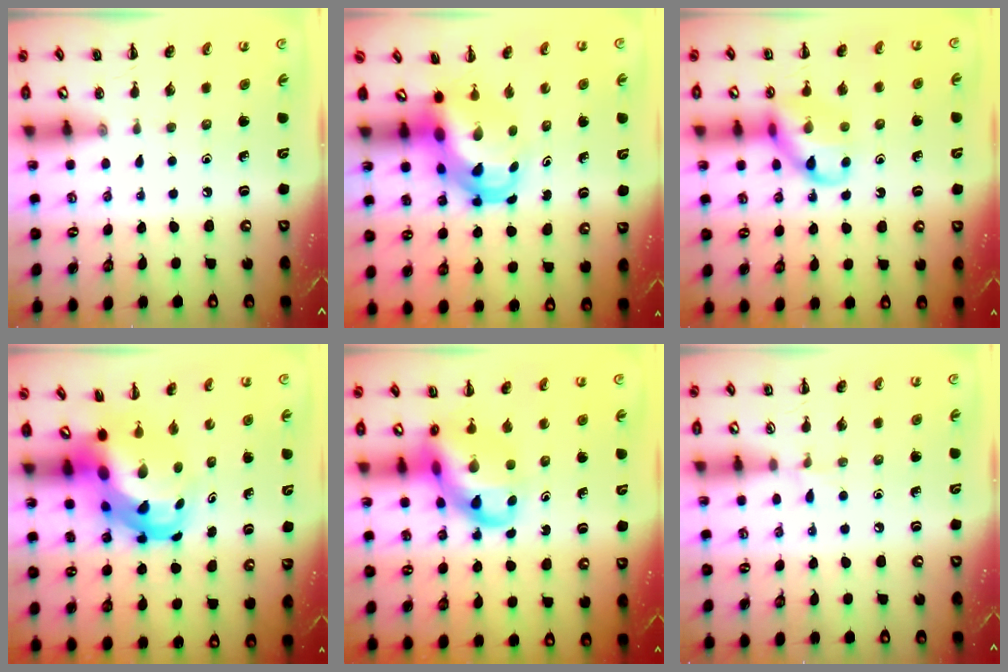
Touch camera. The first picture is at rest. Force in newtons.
{"total": 6.8, "press": 6.7, "slide": 1.1}
{"total": 12.1, "press": 11.9, "slide": 2.0}
{"total": 8.6, "press": 8.3, "slide": 2.2}
{"total": 13.2, "press": 12.8, "slide": 3.4}
{"total": 3.9, "press": 3.6, "slide": 1.4}